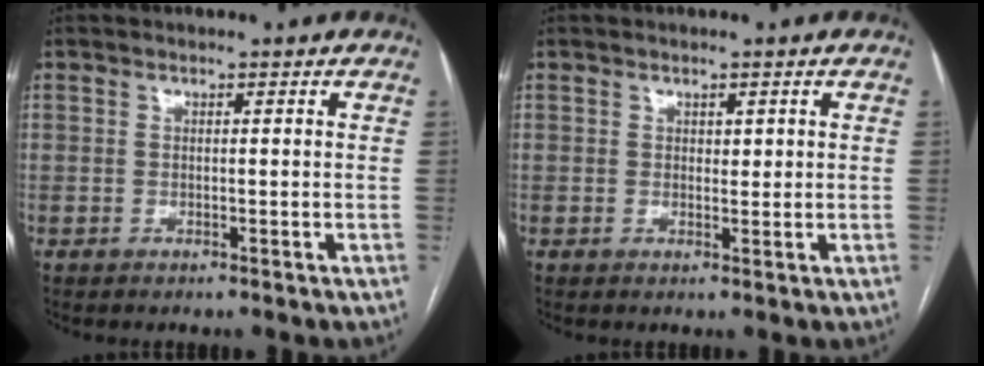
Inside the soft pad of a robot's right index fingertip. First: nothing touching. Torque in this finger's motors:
{"motor_torque": [-0.11, 0.14, 0.05, 0.00]}